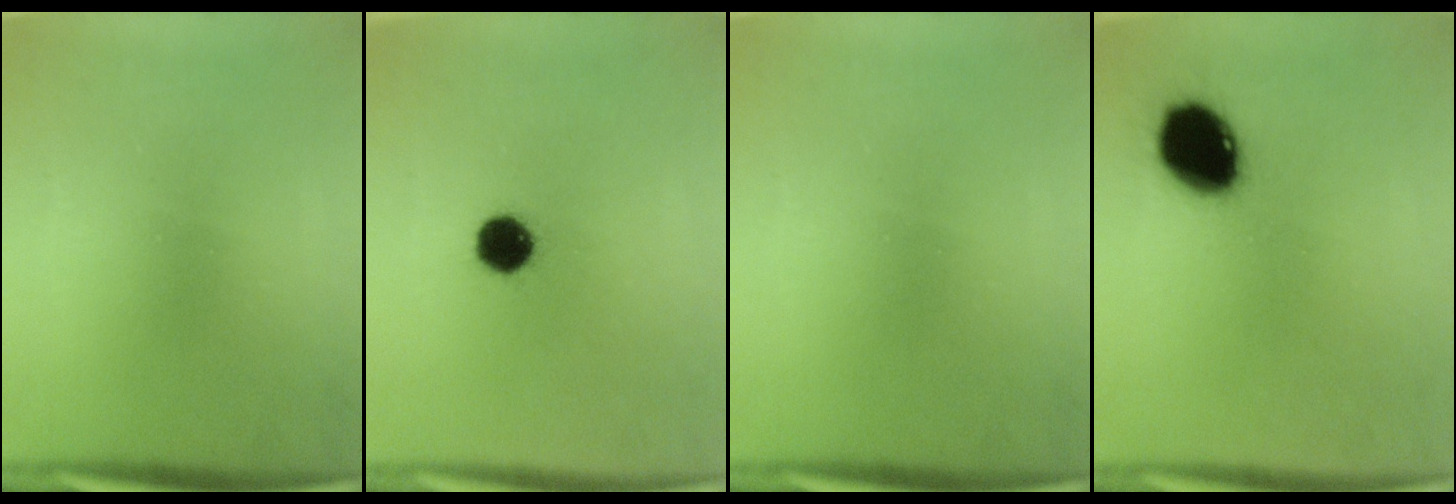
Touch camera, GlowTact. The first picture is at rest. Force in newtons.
{"total": 7.1}
{"total": 0.0}
{"total": 13.5}